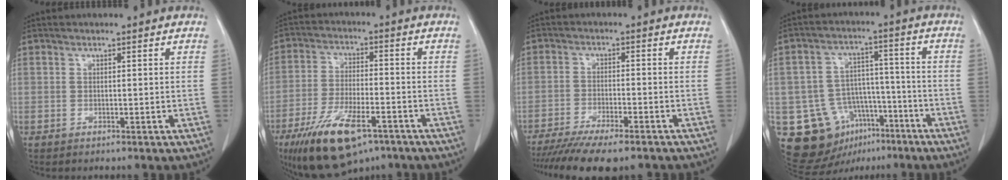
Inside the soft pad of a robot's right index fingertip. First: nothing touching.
{"total": 13.8, "force": [-8.4, 4.8, 9.8], "torque": [-0.187, -0.014, -0.140]}
{"total": 13.5, "force": [-11.2, 2.2, 7.2], "torque": [-0.113, -0.019, -0.170]}
{"total": 13.7, "force": [-7.0, 10.6, 5.2], "torque": [-0.085, 0.049, -0.097]}